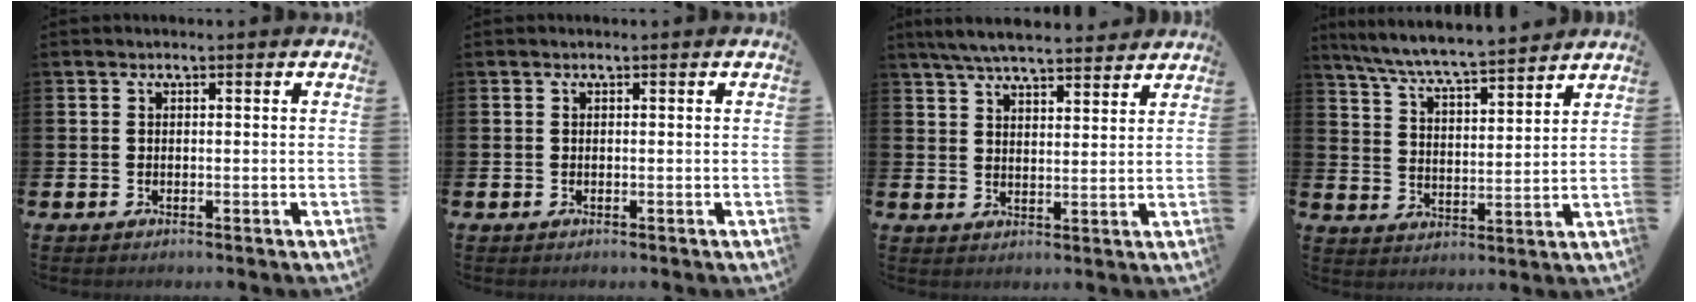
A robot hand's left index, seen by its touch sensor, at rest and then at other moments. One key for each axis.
{"total": 0.0}
{"total": 6.3, "fx": 6.0, "fy": 0.7, "fz": 1.7, "tx": -0.042, "ty": -0.025, "tz": 0.108}
{"total": 7.3, "fx": 7.0, "fy": 0.0, "fz": 1.9, "tx": -0.064, "ty": -0.049, "tz": 0.124}